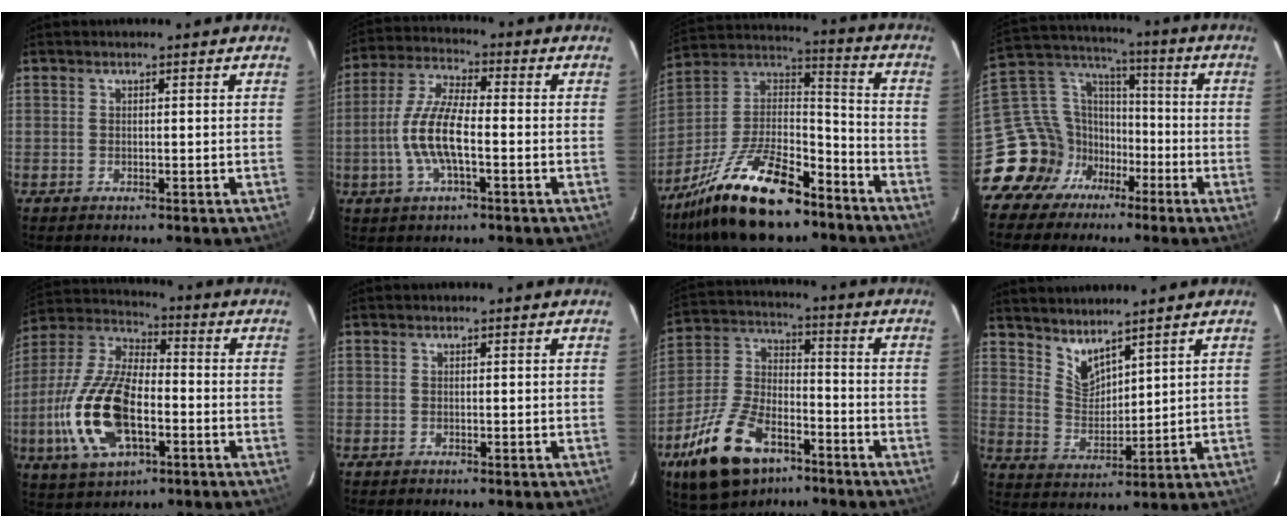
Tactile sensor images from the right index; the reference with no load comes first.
{"total": 10.7, "force": [-2.5, 3.2, 9.9], "torque": [-0.209, 0.002, -0.052]}
{"total": 23.0, "force": [-15.6, 8.9, 14.3], "torque": [-0.283, 0.003, -0.262]}
{"total": 14.5, "force": [-7.7, 11.5, 4.3], "torque": [-0.102, 0.052, -0.132]}
{"total": 19.0, "force": [-5.2, 9.0, 15.9], "torque": [-0.351, -0.008, -0.096]}
{"total": 0.0}
{"total": 18.2, "force": [-10.3, 9.6, 11.4], "torque": [-0.244, 0.001, -0.180]}
{"total": 6.2, "force": [5.4, 1.7, 2.6], "torque": [-0.045, -0.007, 0.111]}